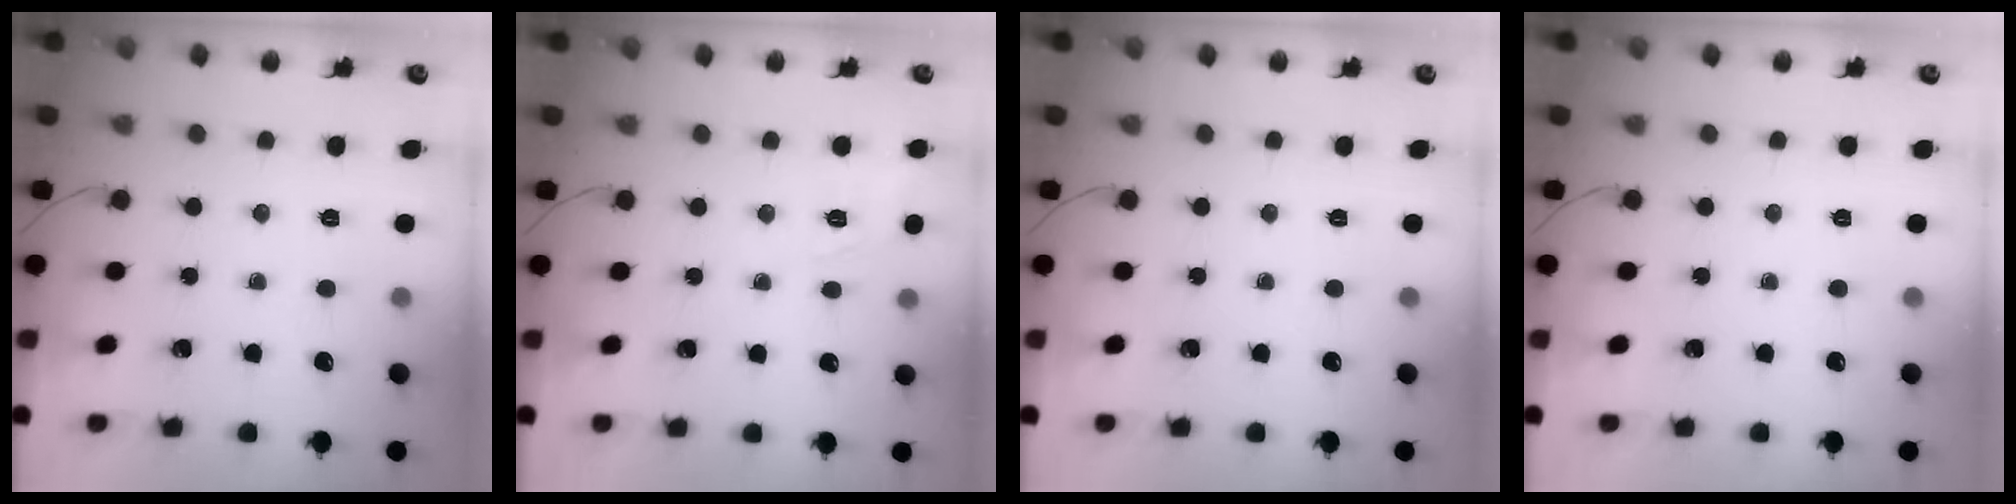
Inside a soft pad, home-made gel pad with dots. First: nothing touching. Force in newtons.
{"total": 10.0, "press": 9.9, "slide": 1.7}
{"total": 0.0}
{"total": 0.0}